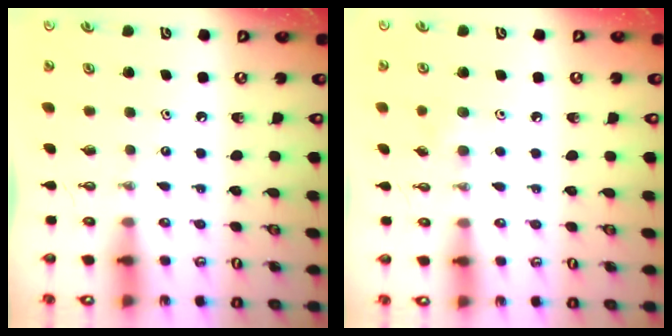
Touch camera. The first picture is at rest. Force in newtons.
{"total": 5.7, "press": 5.5, "slide": 1.5}